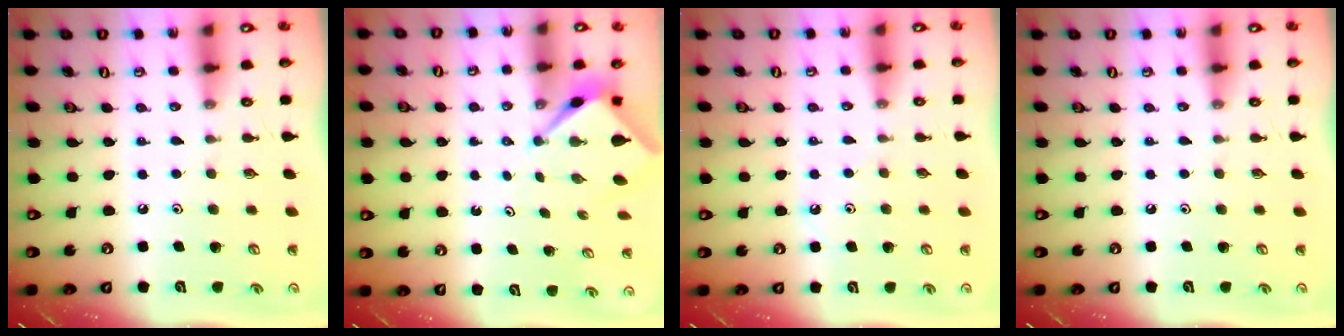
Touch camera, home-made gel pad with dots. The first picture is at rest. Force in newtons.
{"total": 2.6, "press": 2.6, "slide": 0.1}
{"total": 4.0, "press": 3.9, "slide": 0.7}
{"total": 0.0}